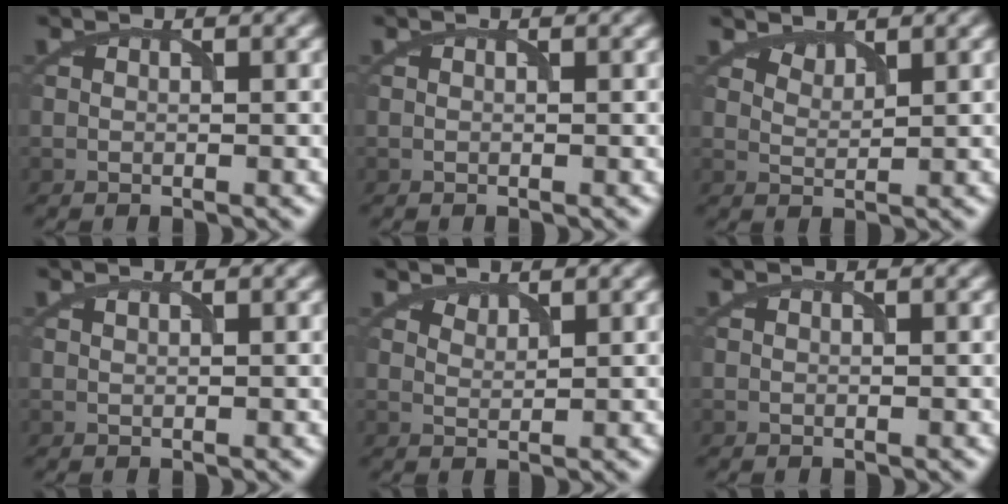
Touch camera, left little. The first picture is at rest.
{"total": 0.0}
{"total": 1.3, "force": [1.2, 0.3, 0.2], "torque": [-0.003, -0.004, 0.030]}
{"total": 0.0}
{"total": 1.0, "force": [0.9, 0.1, 0.0], "torque": [-0.002, -0.001, 0.024]}
{"total": 0.0}